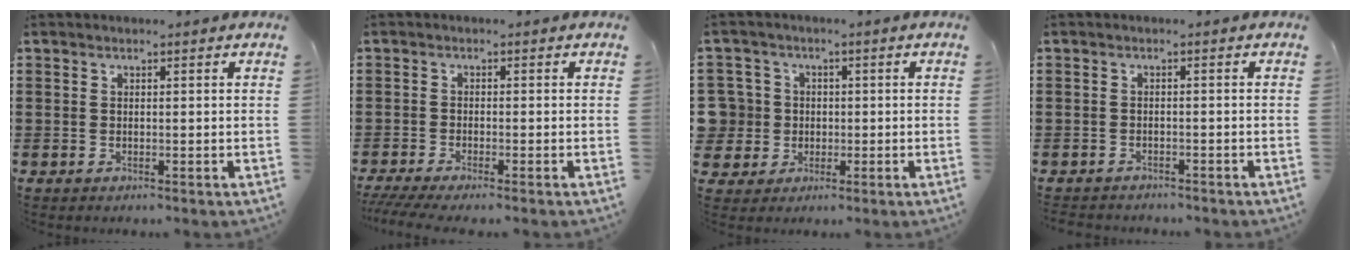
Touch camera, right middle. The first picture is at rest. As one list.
[{"total": 2.1, "force": [-1.7, 0.0, 1.1], "torque": [-0.026, -0.002, -0.037]}, {"total": 5.9, "force": [0.0, 5.9, 0.8], "torque": [-0.056, 0.011, -0.003]}, {"total": 1.3, "force": [-1.3, 0.2, -0.1], "torque": [-0.004, 0.001, -0.030]}]